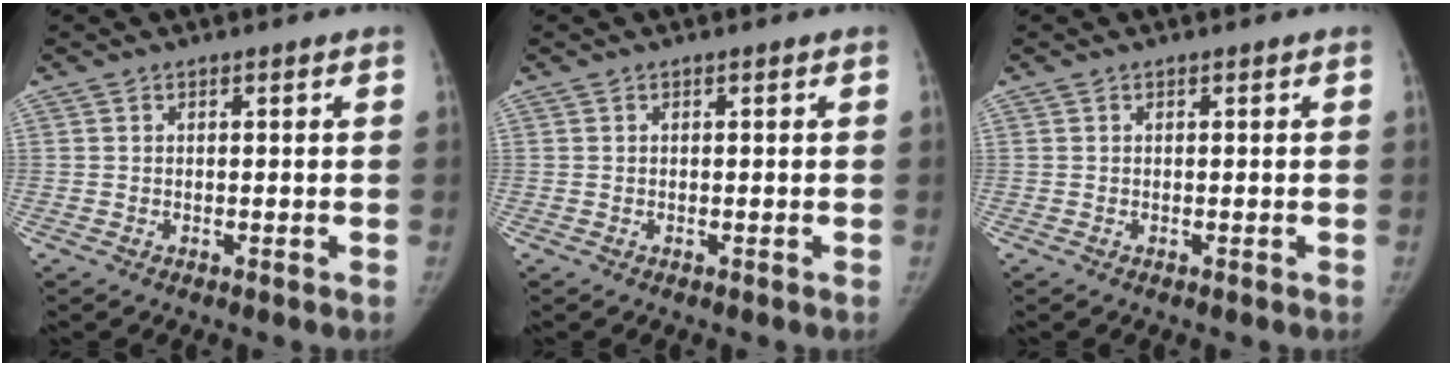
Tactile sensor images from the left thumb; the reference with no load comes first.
{"total": 0.0}
{"total": 0.0}